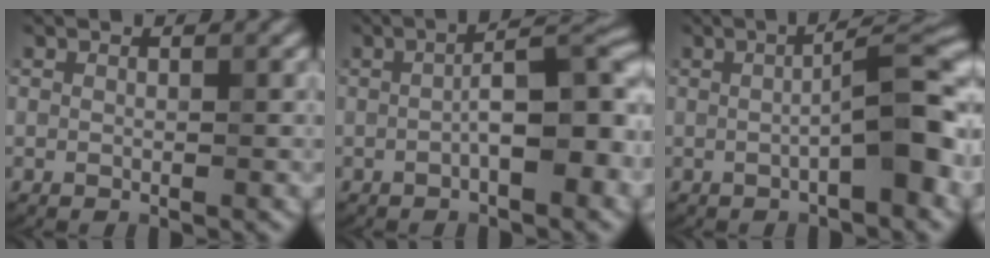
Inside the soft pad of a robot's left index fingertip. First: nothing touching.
{"total": 5.8, "force": [-1.2, 1.6, 5.4], "torque": [-0.082, 0.015, -0.022]}
{"total": 5.9, "force": [-0.7, 1.1, 5.8], "torque": [-0.079, 0.017, -0.014]}